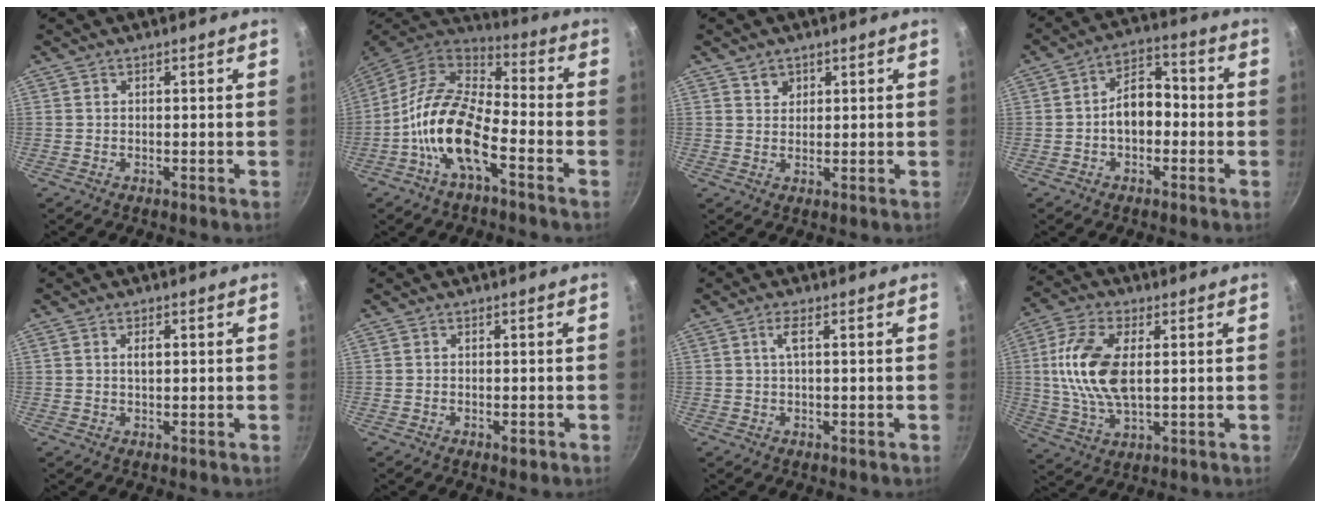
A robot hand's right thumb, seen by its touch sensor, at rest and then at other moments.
{"total": 15.9, "force": [-6.0, 7.0, 12.9], "torque": [-0.238, 0.048, -0.134]}
{"total": 2.4, "force": [1.4, 1.9, 0.7], "torque": [0.001, -0.004, 0.023]}
{"total": 8.4, "force": [-1.3, 5.4, 6.3], "torque": [-0.063, 0.036, -0.032]}
{"total": 1.9, "force": [0.3, 1.0, 1.6], "torque": [-0.023, 0.004, 0.006]}
{"total": 1.6, "force": [-0.8, 0.8, 1.2], "torque": [-0.020, 0.004, -0.013]}
{"total": 2.5, "force": [0.3, 0.3, 2.4], "torque": [-0.051, 0.003, 0.006]}
{"total": 13.7, "force": [1.7, 7.0, 11.6], "torque": [-0.228, 0.005, 0.030]}